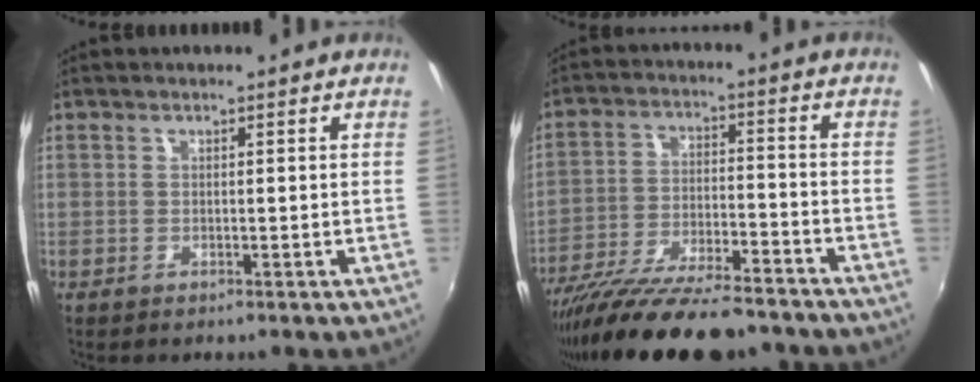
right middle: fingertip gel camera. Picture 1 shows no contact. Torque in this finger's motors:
{"motor_torque": [1.12, -1.02, 0.41, 0.21]}